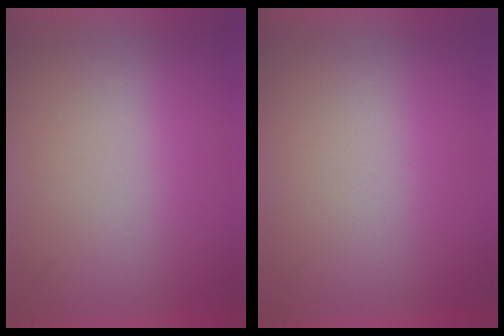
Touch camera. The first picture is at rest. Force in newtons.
{"total": 0.0}